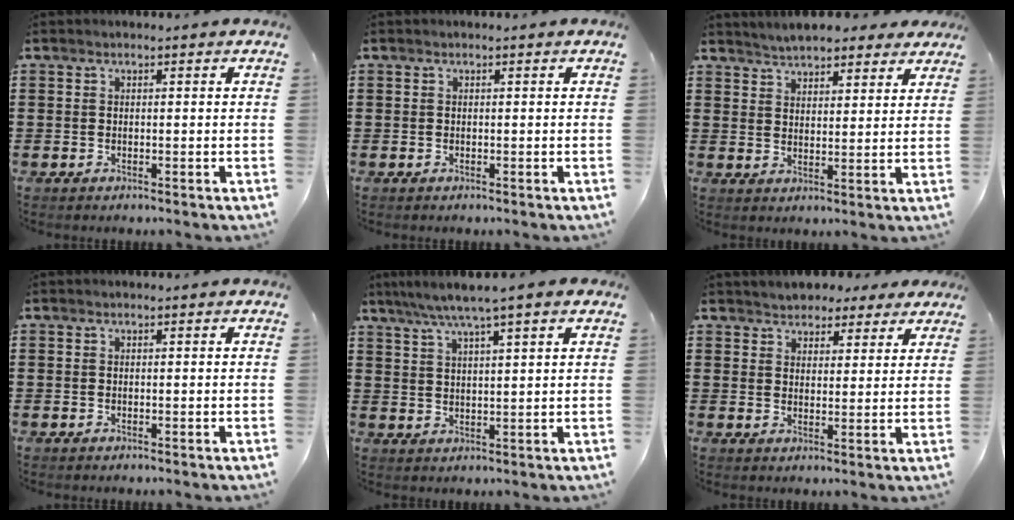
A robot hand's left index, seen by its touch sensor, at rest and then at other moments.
{"total": 0.0}
{"total": 4.5, "force": [4.4, 1.0, 0.7], "torque": [-0.030, -0.008, 0.080]}
{"total": 0.0}
{"total": 4.7, "force": [3.5, -0.3, 3.1], "torque": [-0.070, -0.009, 0.060]}
{"total": 3.8, "force": [3.5, 1.5, 0.0], "torque": [-0.015, -0.002, 0.064]}